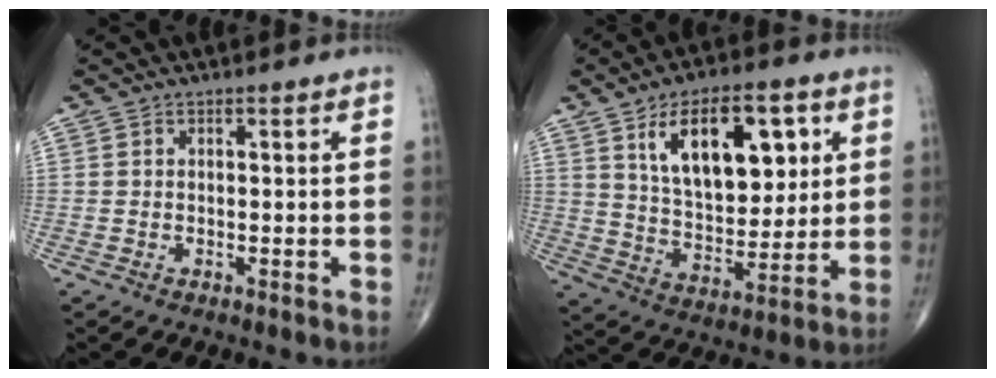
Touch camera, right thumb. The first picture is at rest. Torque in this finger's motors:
{"motor_torque": [-1.12, 1.85, 0.93, 0.83, 0.12]}